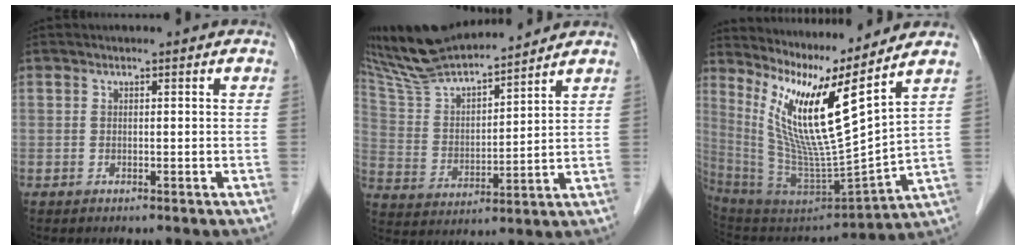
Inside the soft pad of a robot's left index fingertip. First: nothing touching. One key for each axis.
{"total": 15.6, "fx": 14.3, "fy": 1.9, "fz": 5.8, "tx": -0.114, "ty": 0.013, "tz": 0.268}
{"total": 16.3, "fx": 9.3, "fy": -0.1, "fz": 13.4, "tx": -0.269, "ty": -0.026, "tz": 0.175}